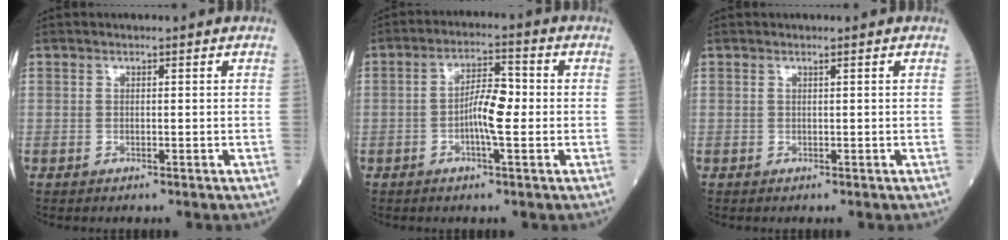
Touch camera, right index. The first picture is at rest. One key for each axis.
{"total": 5.7, "fx": -0.9, "fy": 1.0, "fz": 5.5, "tx": -0.101, "ty": 0.011, "tz": -0.018}
{"total": 0.0}